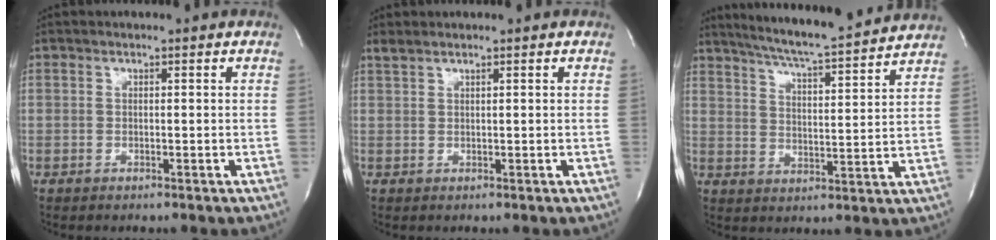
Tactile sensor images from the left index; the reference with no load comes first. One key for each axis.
{"total": 0.9, "fx": 0.8, "fy": -0.1, "fz": 0.4, "tx": -0.023, "ty": 0.009, "tz": 0.024}
{"total": 16.1, "fx": 14.6, "fy": 0.4, "fz": 6.8, "tx": -0.117, "ty": -0.003, "tz": 0.208}